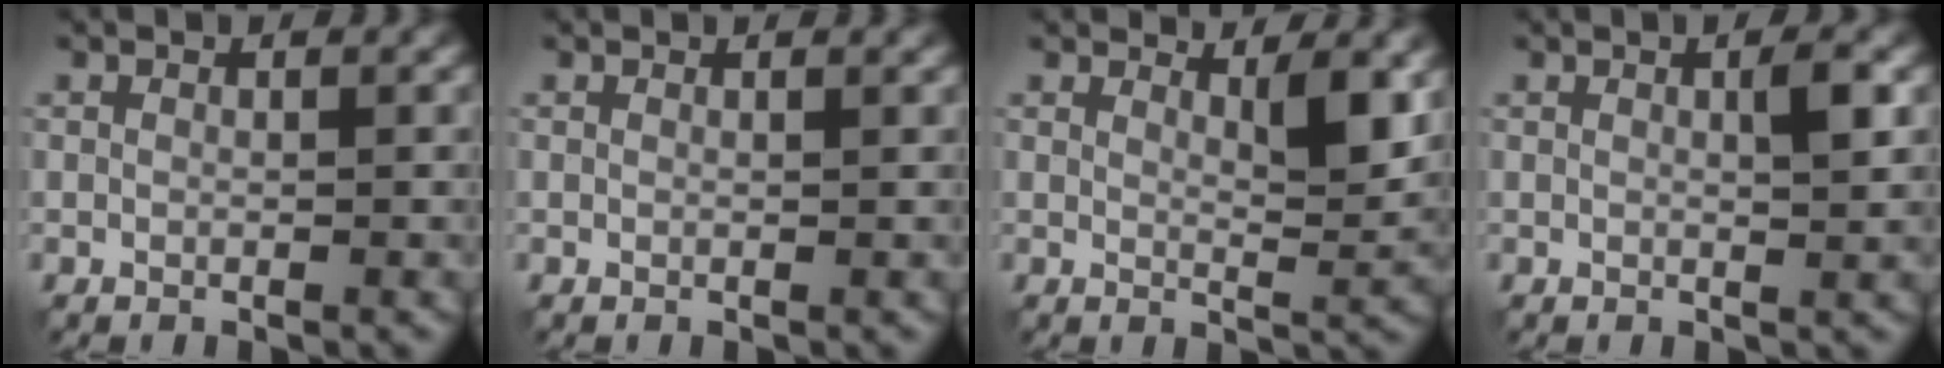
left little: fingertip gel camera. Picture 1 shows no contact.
{"total": 0.9, "force": [0.7, 0.2, 0.5], "torque": [-0.002, 0.003, 0.007]}
{"total": 3.7, "force": [2.5, 0.8, 2.6], "torque": [-0.035, -0.005, 0.038]}
{"total": 1.9, "force": [0.5, 0.2, 1.8], "torque": [-0.028, 0.001, 0.006]}